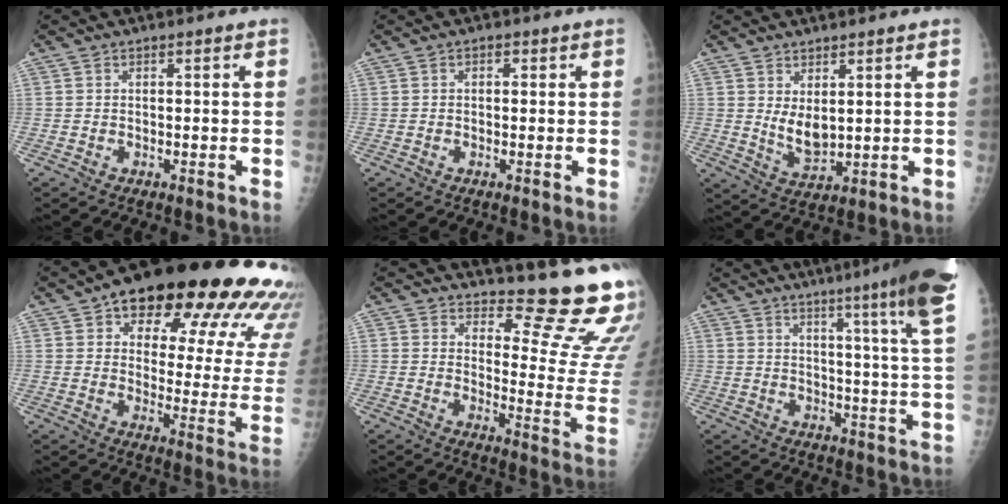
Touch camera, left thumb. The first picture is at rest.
{"total": 1.2, "force": [0.3, 0.8, 0.9], "torque": [-0.010, 0.001, 0.002]}
{"total": 5.7, "force": [1.8, 3.2, 4.4], "torque": [-0.067, -0.025, 0.045]}
{"total": 29.4, "force": [17.1, 12.0, 20.6], "torque": [-0.233, -0.031, 0.221]}
{"total": 15.8, "force": [14.3, 2.6, 6.2], "torque": [-0.044, -0.174, 0.163]}
{"total": 18.3, "force": [11.7, -0.3, 14.1], "torque": [-0.178, -0.069, 0.135]}